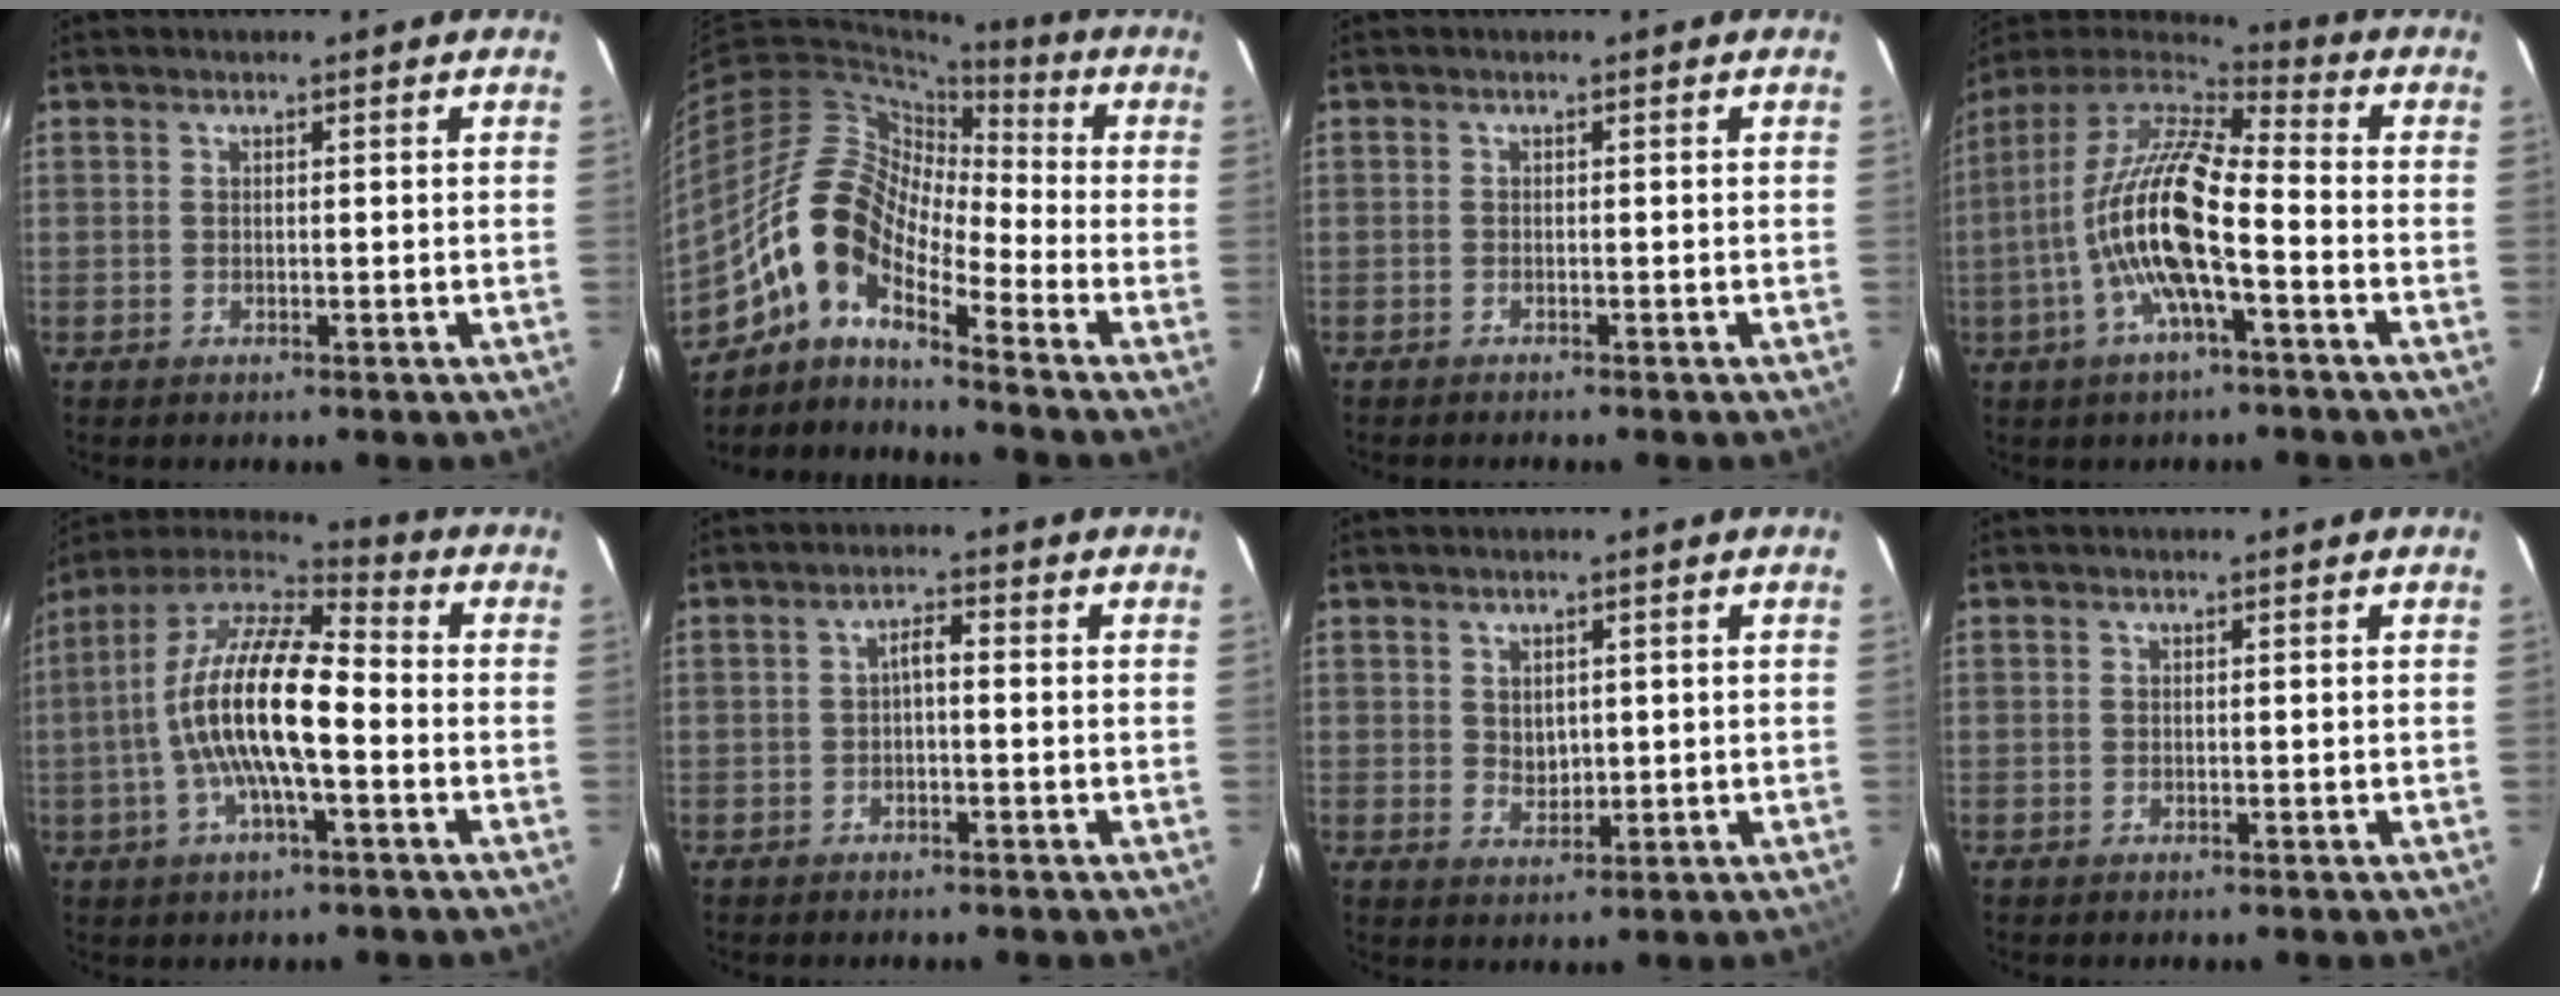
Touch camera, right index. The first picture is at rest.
{"total": 12.7, "force": [-7.7, 4.7, 9.0], "torque": [-0.149, 0.010, -0.165]}
{"total": 0.8, "force": [-0.8, -0.1, 0.0], "torque": [-0.004, -0.004, -0.016]}
{"total": 16.4, "force": [-4.4, 3.8, 15.4], "torque": [-0.288, -0.005, -0.091]}
{"total": 16.7, "force": [-2.6, 4.6, 15.9], "torque": [-0.295, 0.005, -0.058]}
{"total": 2.1, "force": [-0.6, 0.7, 1.9], "torque": [-0.036, 0.010, -0.011]}
{"total": 2.8, "force": [0.9, 2.1, 1.5], "torque": [-0.020, 0.003, 0.021]}
{"total": 0.0}